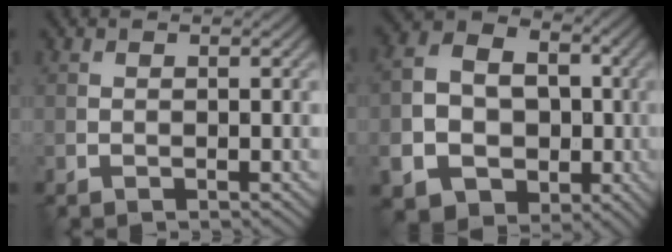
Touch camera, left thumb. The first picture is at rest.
{"total": 12.3, "force": [-3.0, 10.4, 5.8], "torque": [-0.147, -0.045, -0.068]}